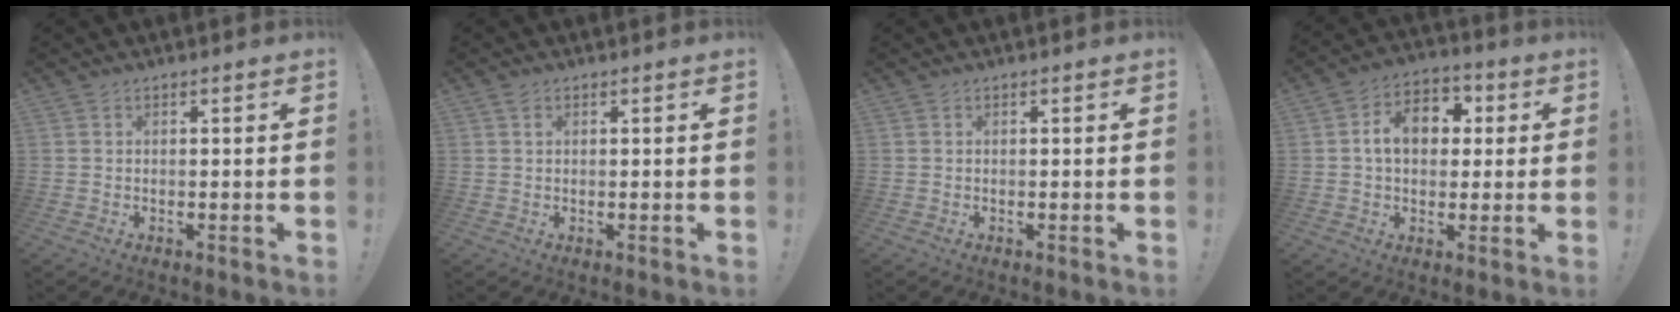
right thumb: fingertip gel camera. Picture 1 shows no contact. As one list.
[{"total": 1.1, "force": [0.6, 0.7, 0.6], "torque": [-0.007, -0.001, 0.011]}, {"total": 0.0}, {"total": 11.3, "force": [2.2, 8.4, 7.3], "torque": [-0.102, 0.005, 0.041]}]